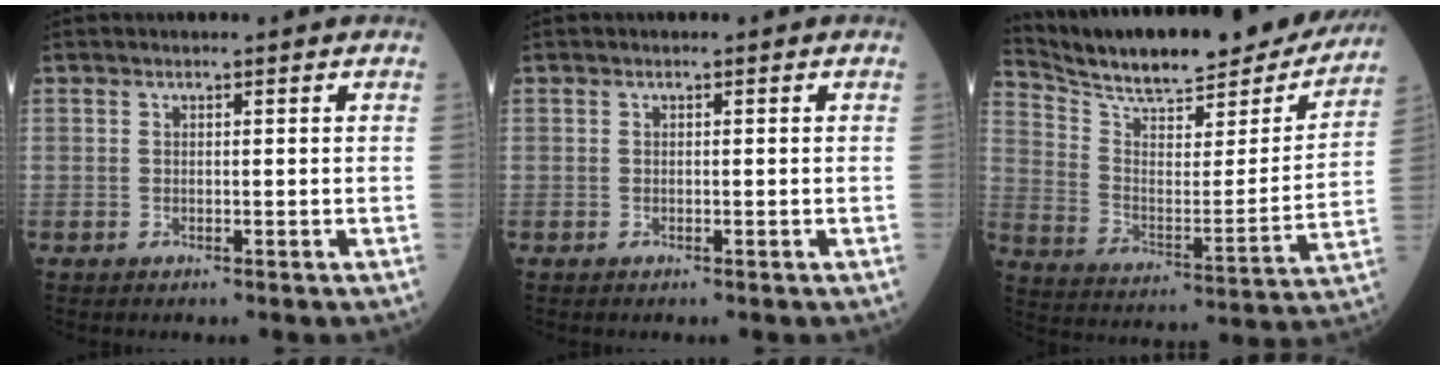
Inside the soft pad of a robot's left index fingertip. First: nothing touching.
{"total": 0.0}
{"total": 24.9, "force": [22.6, 4.5, 9.5], "torque": [-0.153, -0.044, 0.320]}